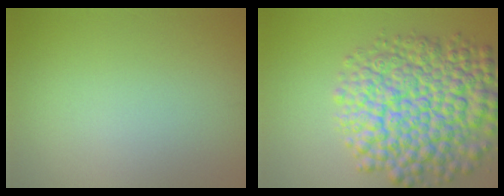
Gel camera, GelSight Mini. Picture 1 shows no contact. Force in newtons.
{"total": 11.1, "press": 11.1, "slide": 0.3}